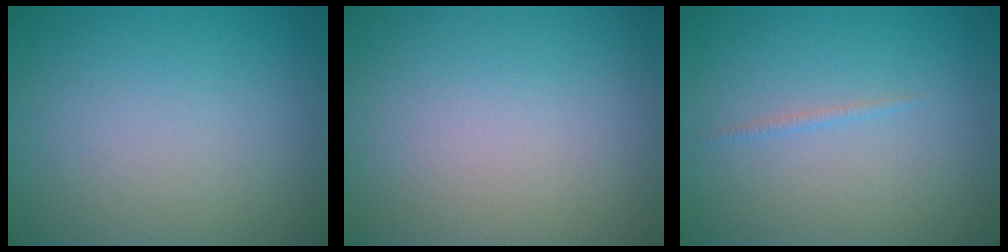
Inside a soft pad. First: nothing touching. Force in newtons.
{"total": 0.0}
{"total": 0.5, "press": 0.5, "slide": 0.1}